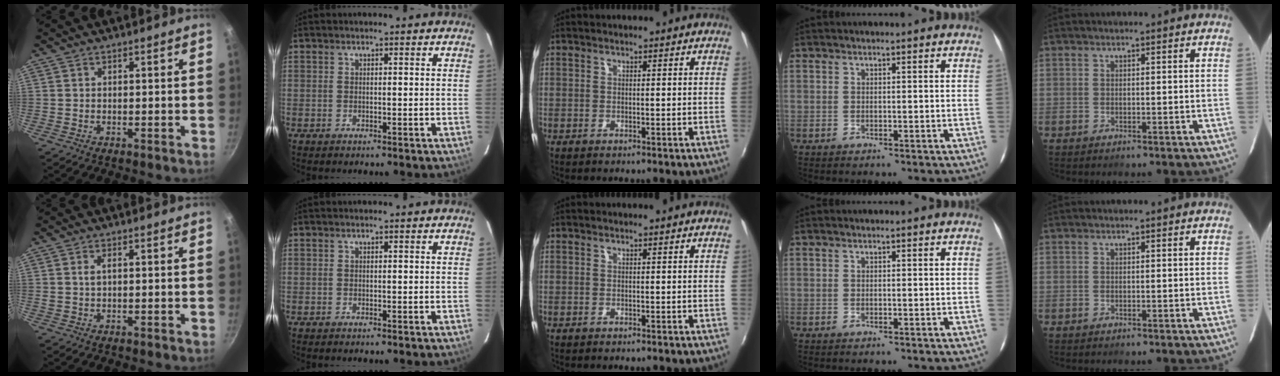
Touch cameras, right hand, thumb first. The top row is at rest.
{"thumb": {"total": 1.6, "force": [0.4, 0.6, 1.4], "torque": [-0.027, 0.002, 0.009]}}